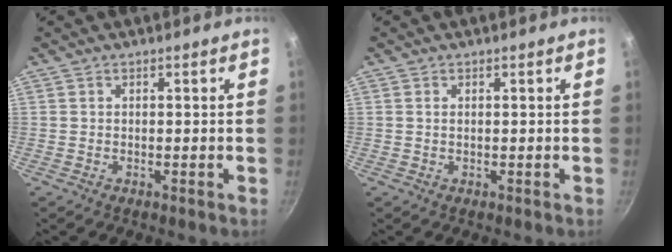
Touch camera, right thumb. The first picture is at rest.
{"total": 0.5, "force": [0.1, 0.3, 0.4], "torque": [-0.010, 0.003, 0.004]}